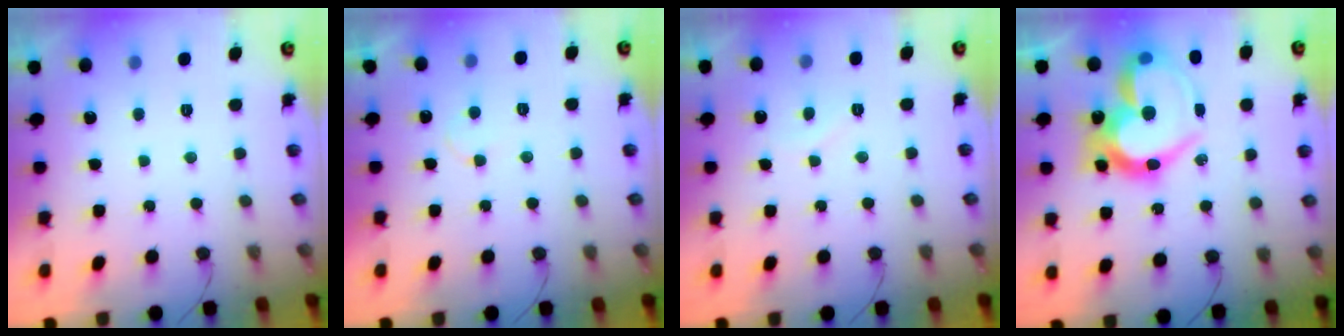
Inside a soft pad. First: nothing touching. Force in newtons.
{"total": 3.2, "press": 3.2, "slide": 0.3}
{"total": 4.3, "press": 4.3, "slide": 0.3}
{"total": 23.6, "press": 23.5, "slide": 2.1}